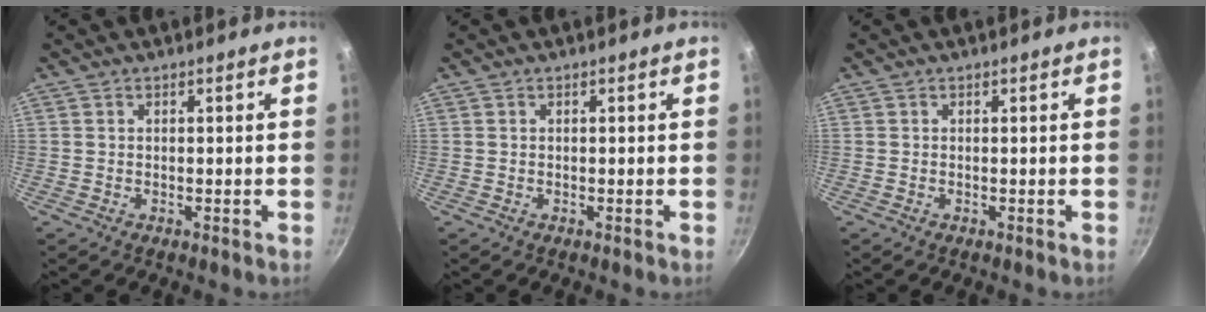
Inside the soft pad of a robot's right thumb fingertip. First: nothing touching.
{"total": 0.0}
{"total": 0.0}